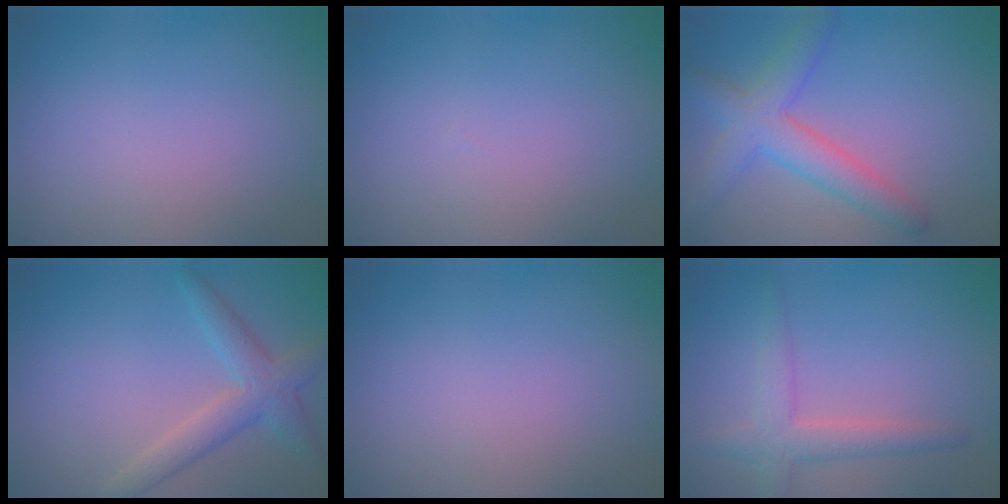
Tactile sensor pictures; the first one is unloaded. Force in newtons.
{"total": 0.0}
{"total": 4.9, "press": 4.9, "slide": 0.2}
{"total": 3.5, "press": 3.5, "slide": 0.0}
{"total": 0.0}
{"total": 3.2, "press": 3.2, "slide": 0.2}